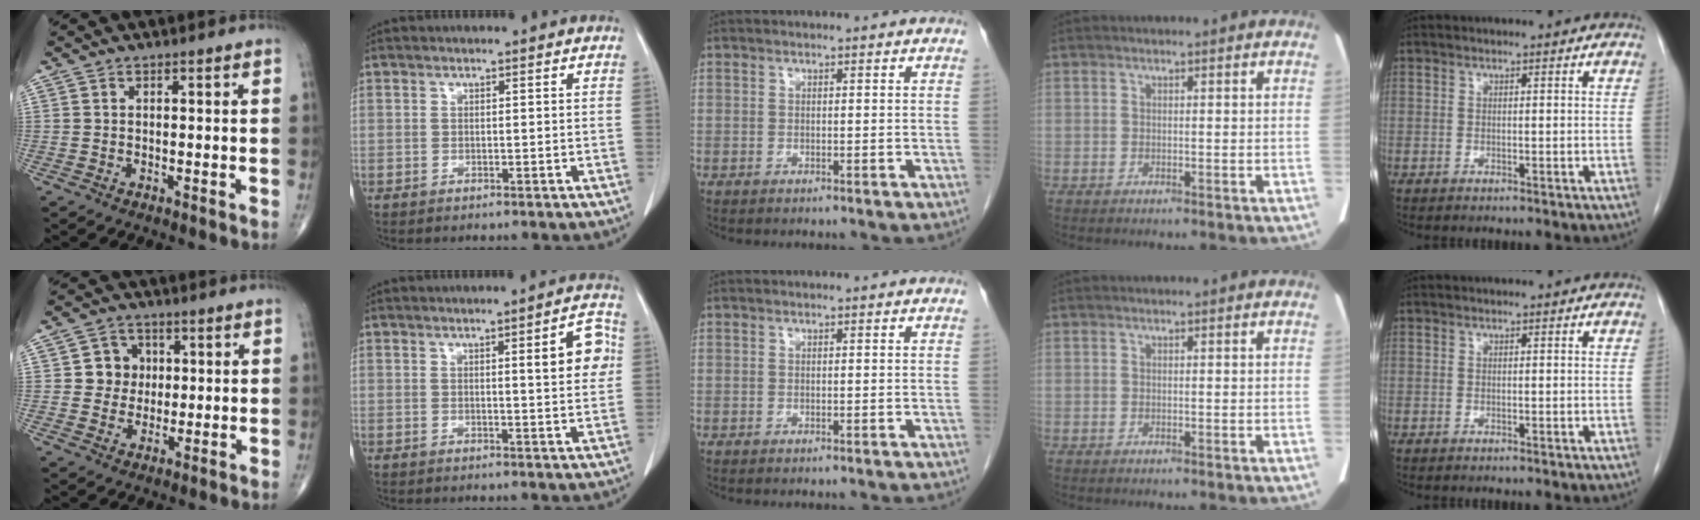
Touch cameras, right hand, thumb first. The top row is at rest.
{"thumb": {"total": 6.0, "force": [1.0, 5.6, 1.9], "torque": [0.007, 0.005, 0.012]}, "index": {"total": 6.0, "force": [1.5, 1.0, 5.7], "torque": [-0.069, 0.006, 0.018]}, "middle": {"total": 1.4, "force": [-1.3, 0.0, 0.4], "torque": [-0.008, -0.001, -0.018]}}